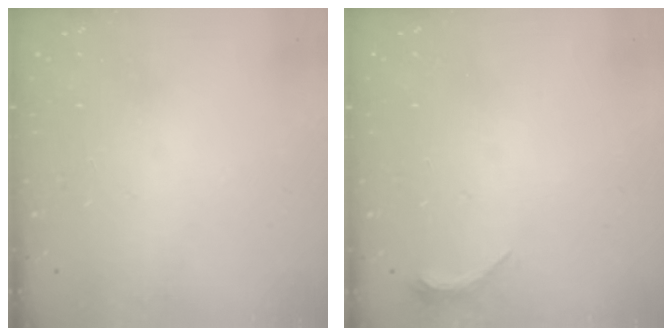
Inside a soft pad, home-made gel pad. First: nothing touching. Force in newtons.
{"total": 4.8, "press": 4.7, "slide": 0.9}